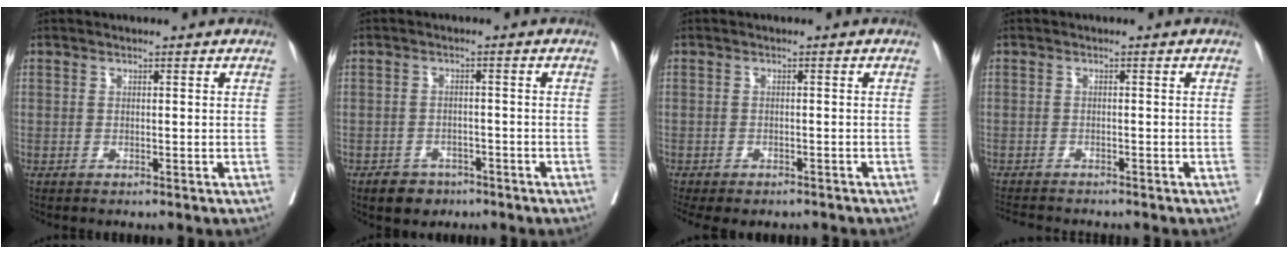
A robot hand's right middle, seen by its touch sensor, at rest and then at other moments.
{"total": 3.7, "force": [-2.5, 2.6, 1.0], "torque": [-0.018, 0.006, -0.034]}
{"total": 8.4, "force": [-6.8, 3.6, 3.3], "torque": [-0.066, -0.002, -0.086]}
{"total": 5.8, "force": [-5.4, 1.0, 2.0], "torque": [-0.029, -0.008, -0.082]}